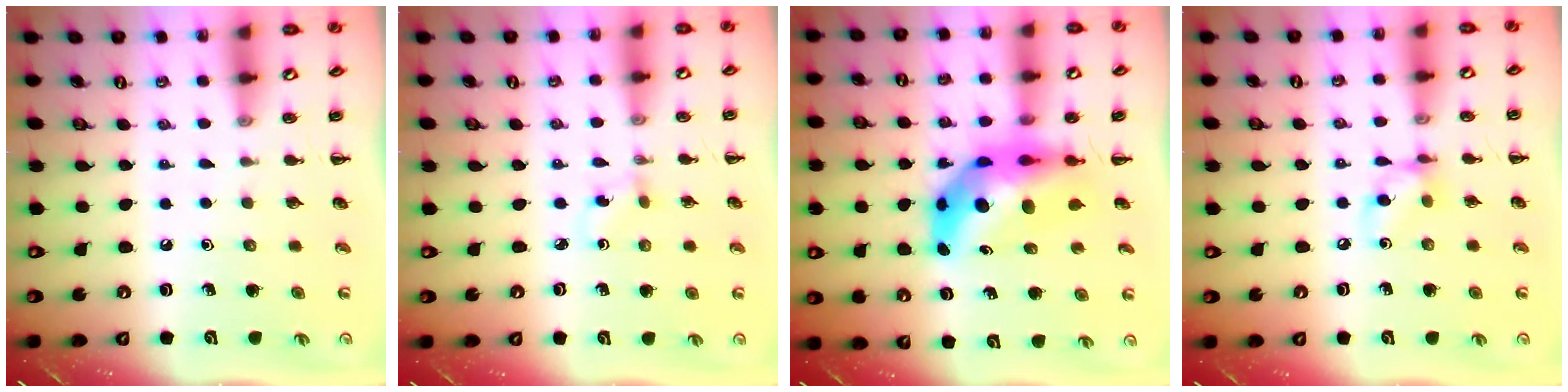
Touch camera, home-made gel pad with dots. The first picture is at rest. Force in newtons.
{"total": 1.3, "press": 1.1, "slide": 0.7}
{"total": 11.0, "press": 10.4, "slide": 3.4}
{"total": 7.4, "press": 7.4, "slide": 0.4}